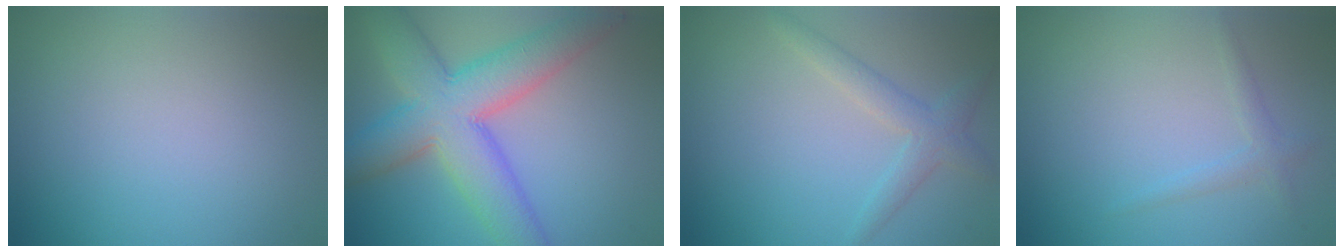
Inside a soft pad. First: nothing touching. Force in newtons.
{"total": 9.7, "press": 9.7, "slide": 0.4}
{"total": 2.4, "press": 2.4, "slide": 0.2}
{"total": 1.2, "press": 1.2, "slide": 0.0}